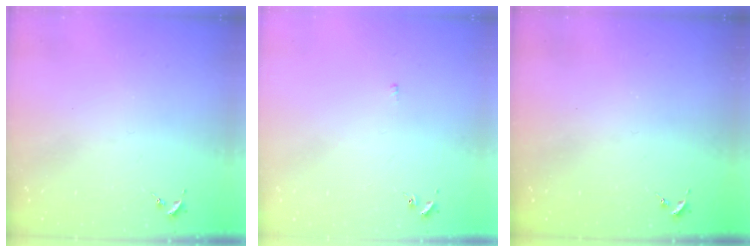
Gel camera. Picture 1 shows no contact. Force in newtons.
{"total": 1.8, "press": 1.8, "slide": 0.5}
{"total": 0.7, "press": 0.7, "slide": 0.1}